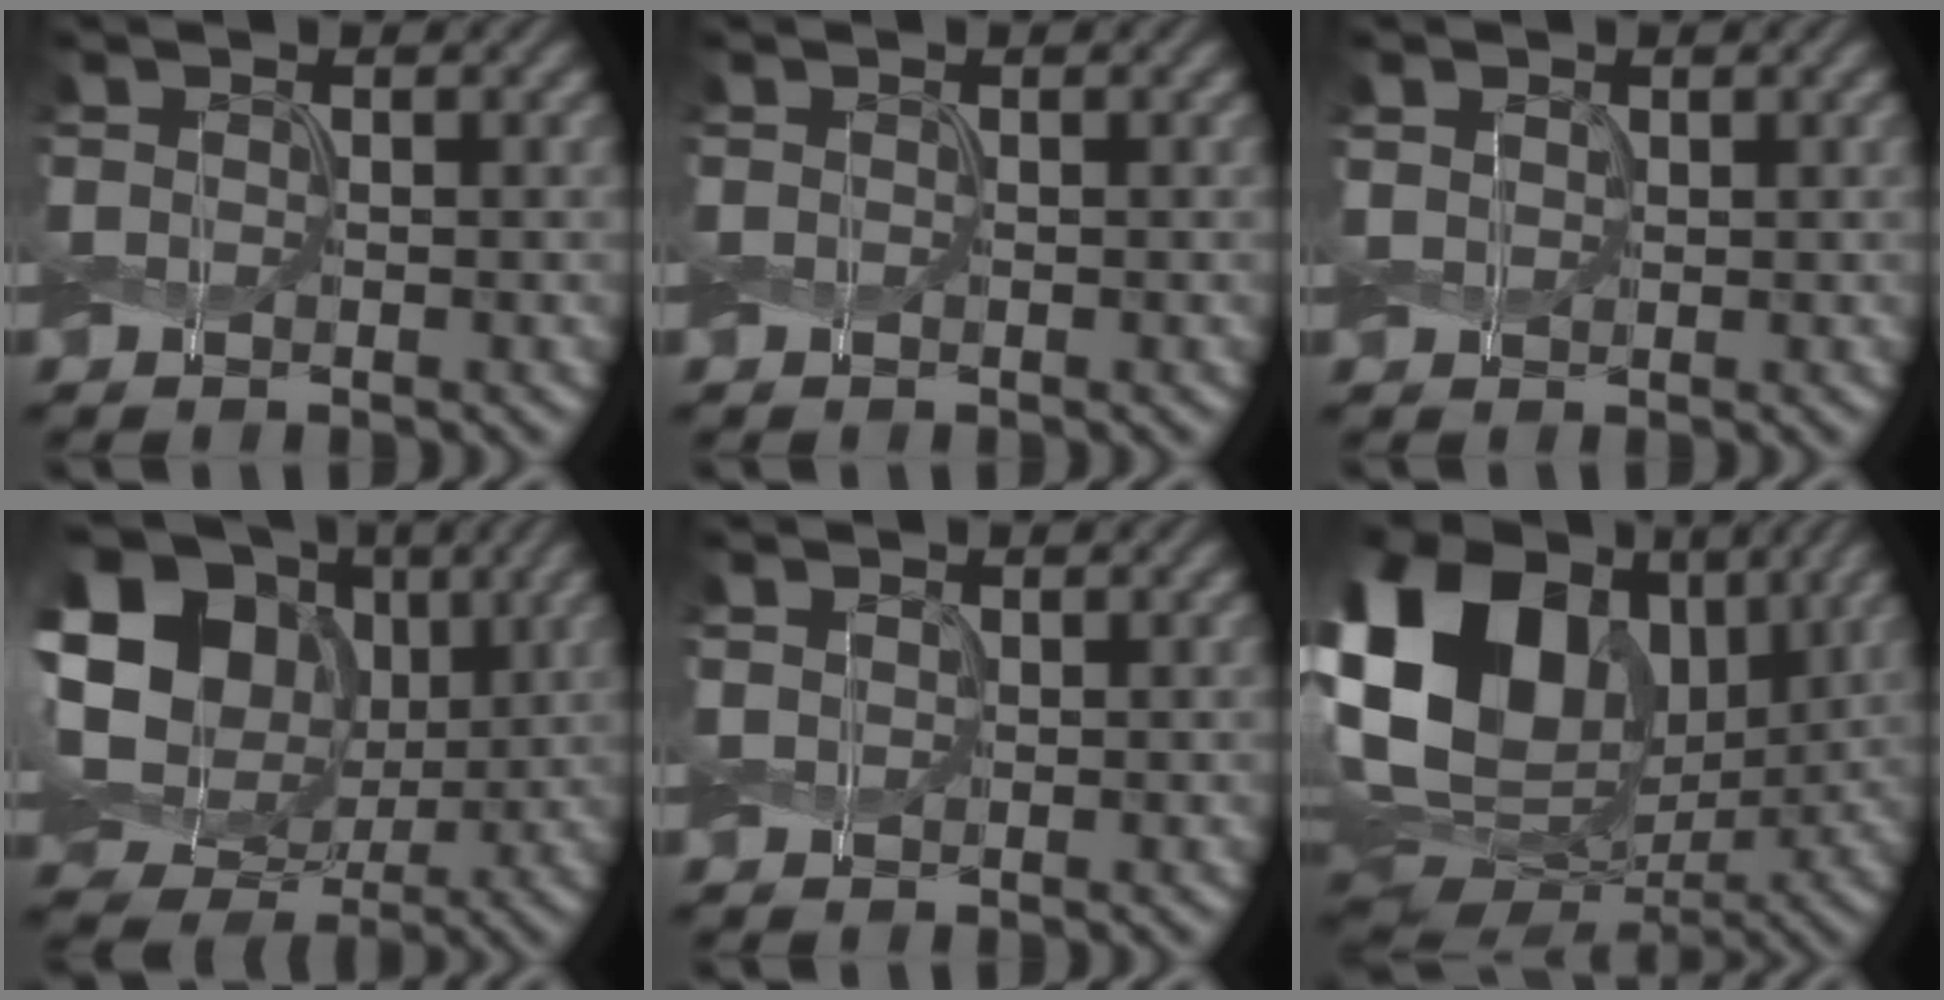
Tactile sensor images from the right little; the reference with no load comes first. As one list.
[{"total": 0.0}, {"total": 1.3, "force": [0.5, 1.0, 0.6], "torque": [-0.019, 0.001, 0.007]}, {"total": 19.7, "force": [4.2, 16.0, 10.7], "torque": [-0.244, 0.040, 0.059]}, {"total": 1.0, "force": [0.4, 0.8, 0.5], "torque": [-0.013, 0.001, 0.007]}, {"total": 19.7, "force": [4.9, 14.1, 12.9], "torque": [-0.260, 0.031, 0.092]}]